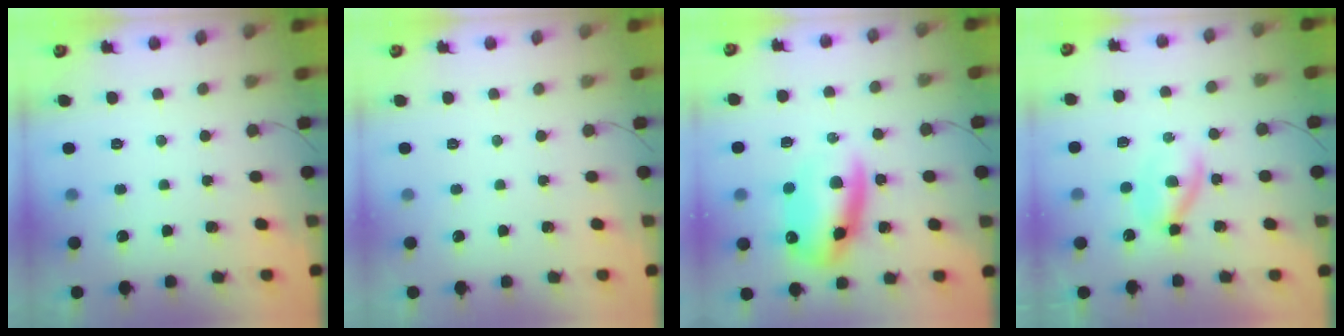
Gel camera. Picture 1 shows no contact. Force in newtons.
{"total": 0.0}
{"total": 14.3, "press": 13.8, "slide": 3.7}
{"total": 2.8, "press": 2.8, "slide": 0.5}